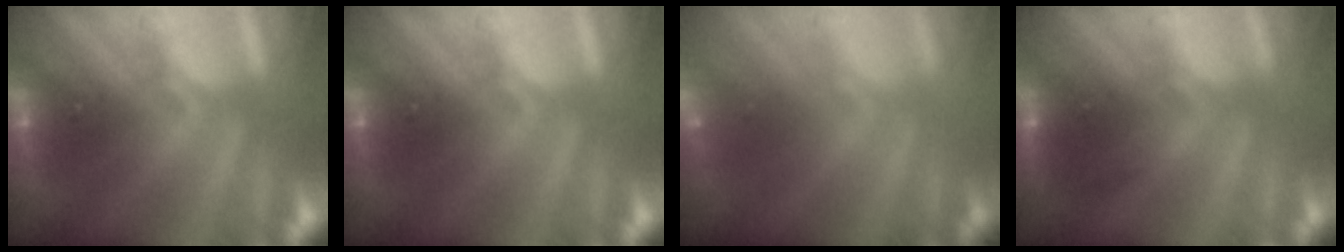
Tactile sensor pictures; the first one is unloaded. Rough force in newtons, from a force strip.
{"total": 0.0}
{"total": 2.9}
{"total": 2.5}